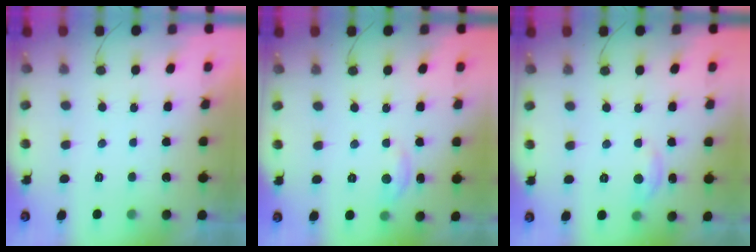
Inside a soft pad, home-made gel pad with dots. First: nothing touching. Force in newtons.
{"total": 4.4, "press": 4.4, "slide": 0.5}
{"total": 4.4, "press": 4.4, "slide": 0.5}